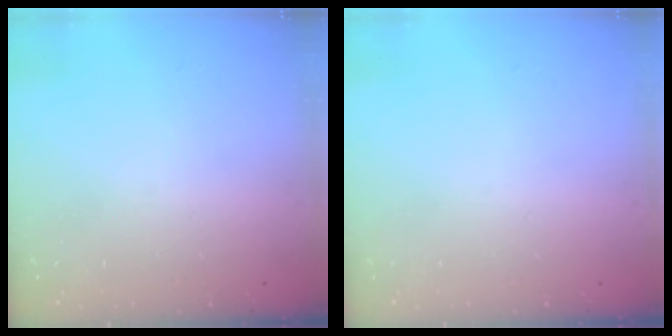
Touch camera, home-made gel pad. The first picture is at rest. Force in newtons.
{"total": 0.0}